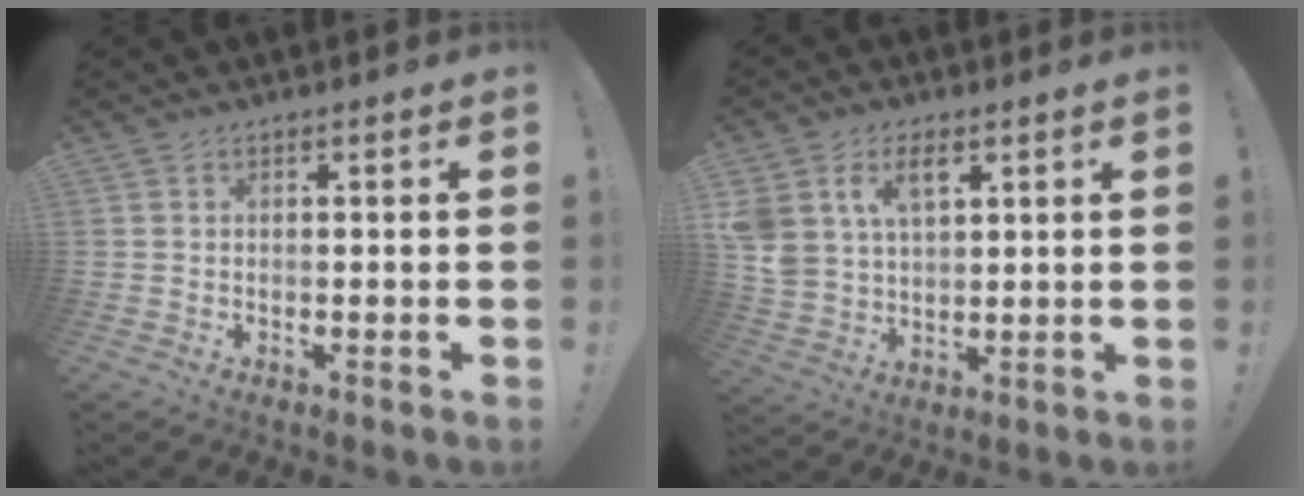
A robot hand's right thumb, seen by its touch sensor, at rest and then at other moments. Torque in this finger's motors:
{"motor_torque": [1.47, 1.93, 1.11, 0.48, 0.11]}